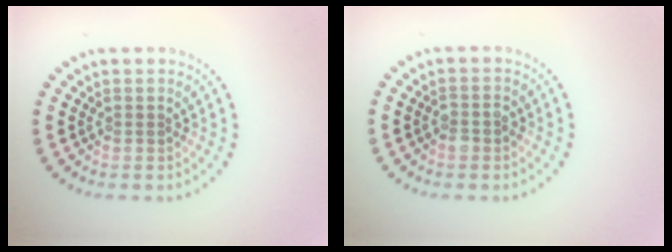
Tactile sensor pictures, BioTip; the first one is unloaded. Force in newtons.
{"total": 1.3, "press": 1.2, "slide": 0.4}